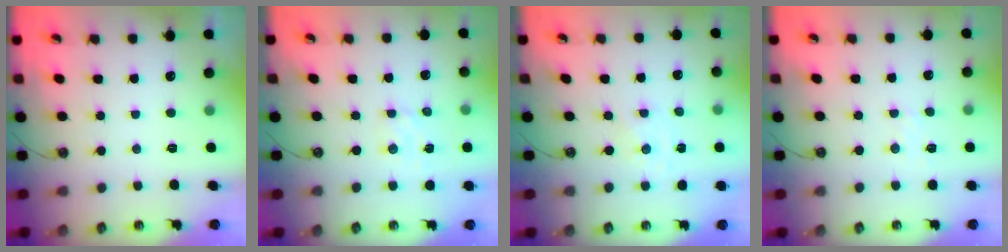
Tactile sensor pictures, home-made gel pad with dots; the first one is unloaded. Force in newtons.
{"total": 2.8, "press": 2.8, "slide": 0.3}
{"total": 0.0}
{"total": 5.4, "press": 5.3, "slide": 0.6}